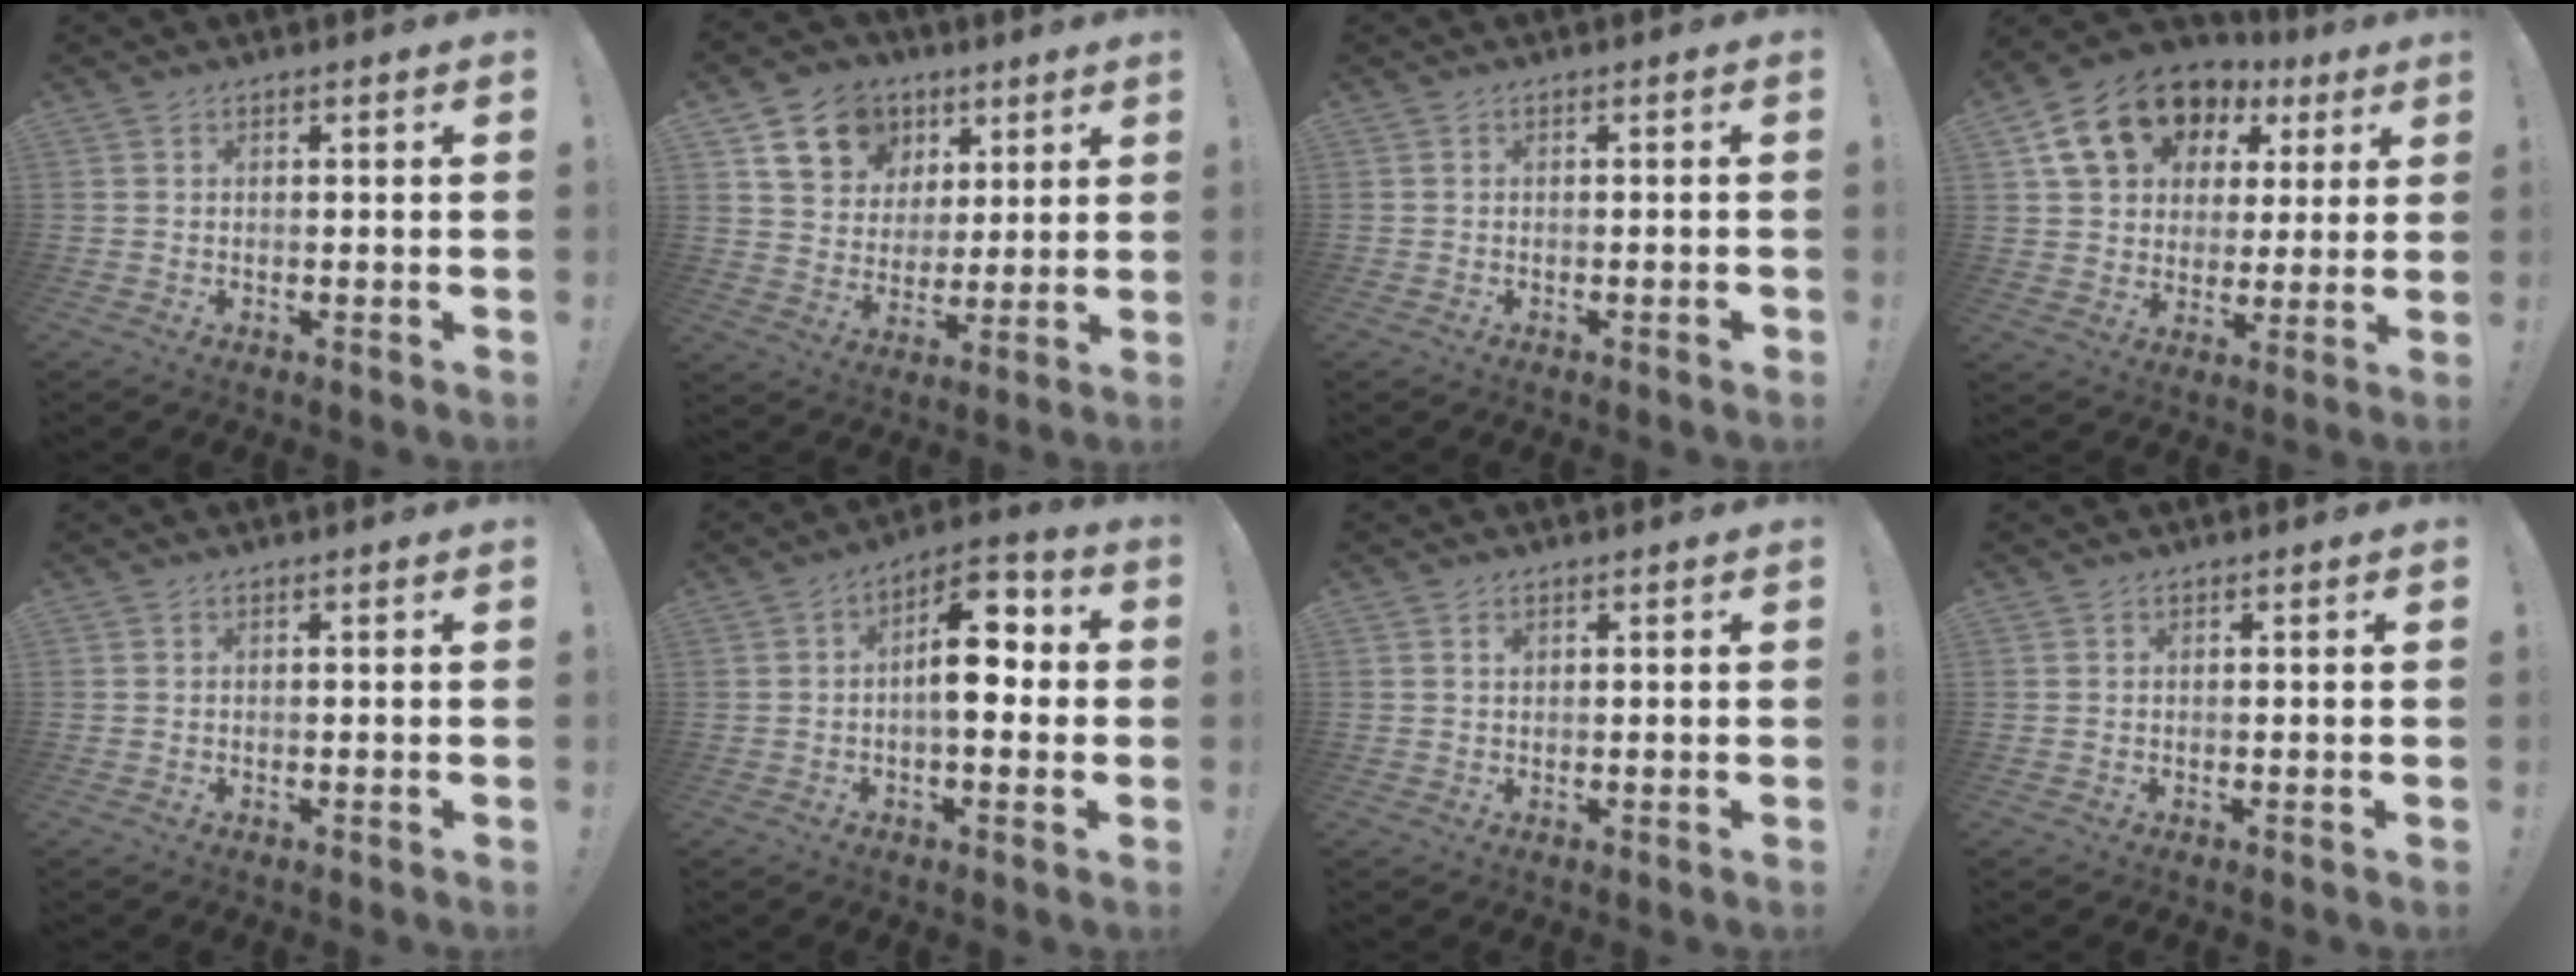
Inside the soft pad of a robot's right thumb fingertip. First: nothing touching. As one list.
[{"total": 14.7, "force": [6.9, 11.7, 5.4], "torque": [-0.078, -0.028, 0.141]}, {"total": 1.1, "force": [-0.9, 0.2, 0.6], "torque": [-0.008, 0.003, -0.016]}, {"total": 17.5, "force": [8.0, 12.9, 8.7], "torque": [-0.136, -0.030, 0.160]}, {"total": 0.0}, {"total": 12.9, "force": [0.4, 6.4, 11.2], "torque": [-0.153, 0.013, 0.007]}, {"total": 0.8, "force": [0.5, 0.6, 0.3], "torque": [-0.005, 0.000, 0.009]}, {"total": 0.0}]